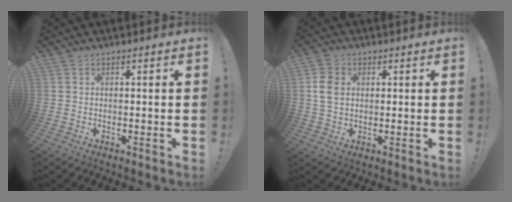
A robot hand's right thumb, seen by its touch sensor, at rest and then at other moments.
{"total": 6.5, "force": [1.0, 4.7, 4.4], "torque": [-0.087, 0.006, 0.019]}